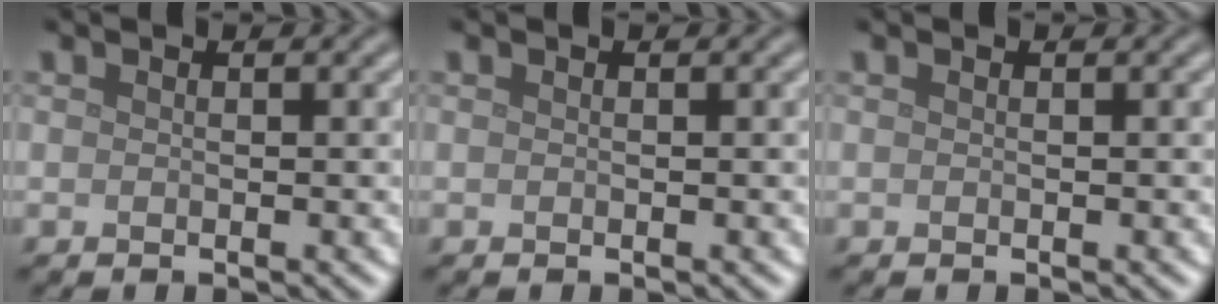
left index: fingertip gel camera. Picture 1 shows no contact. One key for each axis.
{"total": 0.0}
{"total": 0.0}